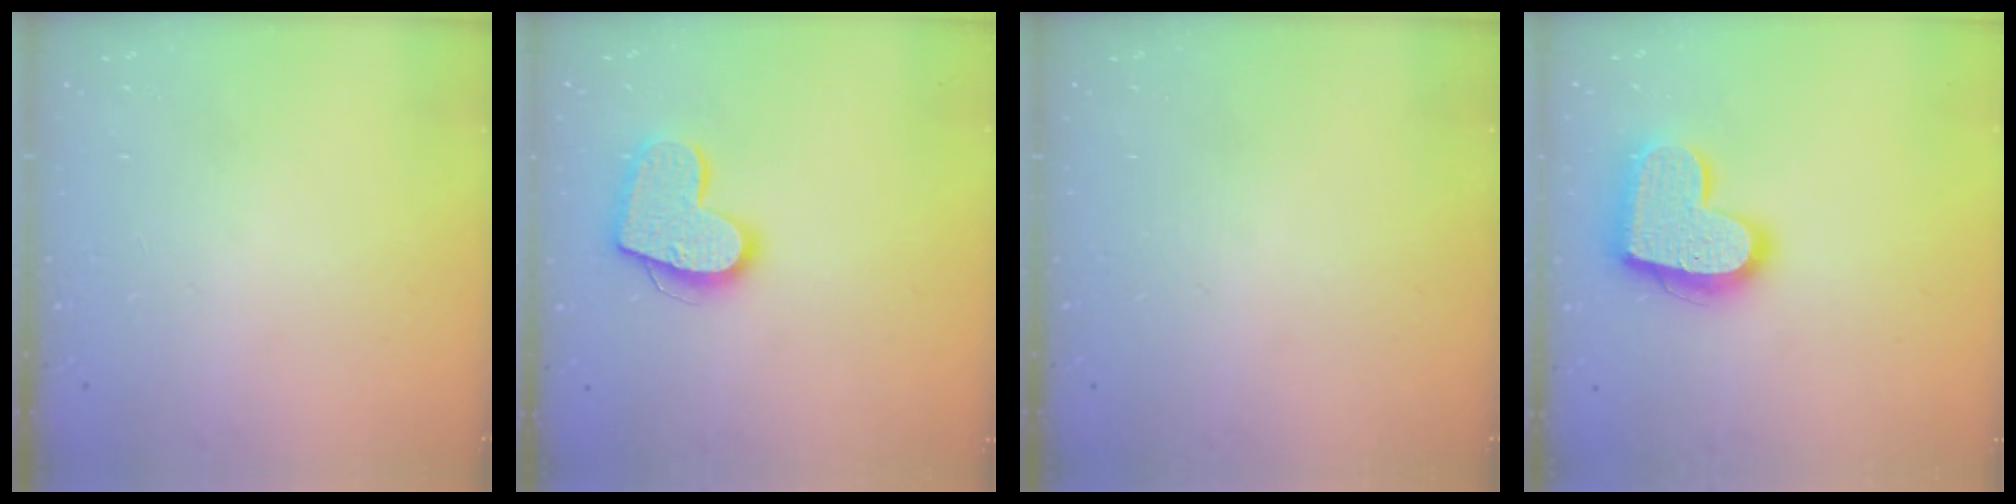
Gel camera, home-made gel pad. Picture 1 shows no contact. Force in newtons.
{"total": 15.3, "press": 15.3, "slide": 1.1}
{"total": 0.0}
{"total": 17.6, "press": 17.5, "slide": 1.3}